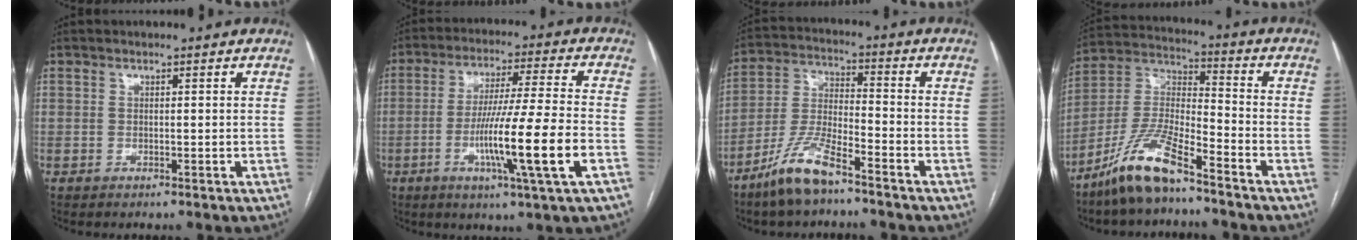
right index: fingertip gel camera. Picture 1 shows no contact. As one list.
[{"total": 14.2, "force": [-4.4, -1.1, 13.5], "torque": [-0.245, -0.012, -0.079]}, {"total": 9.7, "force": [-7.0, 1.7, 6.4], "torque": [-0.141, -0.016, -0.142]}, {"total": 12.1, "force": [-9.0, 1.8, 7.8], "torque": [-0.169, -0.006, -0.177]}]